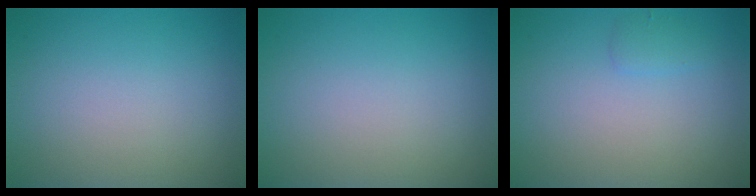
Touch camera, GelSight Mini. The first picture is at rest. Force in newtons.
{"total": 0.0}
{"total": 1.0, "press": 0.9, "slide": 0.1}